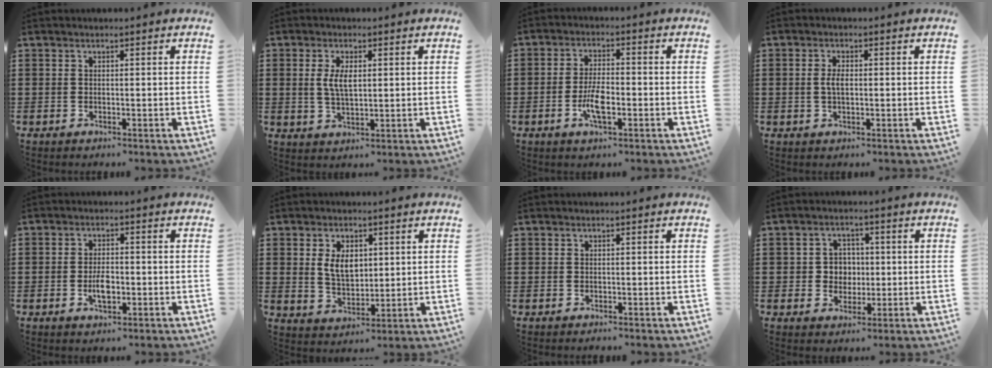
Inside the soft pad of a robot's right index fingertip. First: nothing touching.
{"total": 4.4, "force": [0.7, 1.9, 3.9], "torque": [-0.080, 0.008, 0.011]}
{"total": 5.4, "force": [-1.8, 1.7, 4.8], "torque": [-0.101, -0.001, -0.037]}
{"total": 2.6, "force": [0.0, 1.1, 2.3], "torque": [-0.054, -0.001, -0.004]}
{"total": 3.6, "force": [-1.0, 1.7, 3.0], "torque": [-0.062, 0.001, -0.019]}
{"total": 5.6, "force": [1.4, 3.5, 4.2], "torque": [-0.085, 0.009, 0.022]}
{"total": 0.0}
{"total": 3.9, "force": [0.0, 3.7, 1.1], "torque": [-0.030, 0.009, -0.006]}